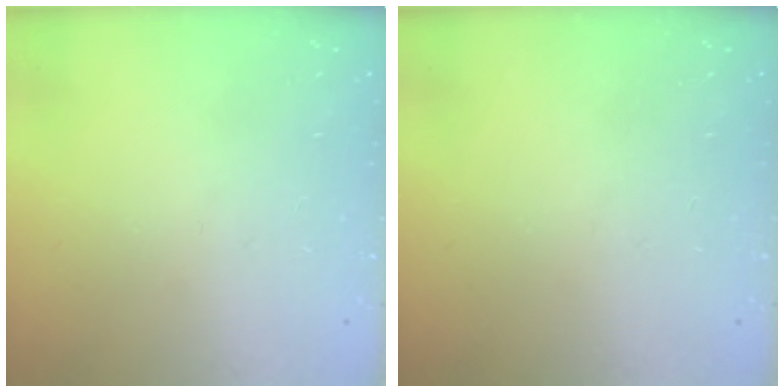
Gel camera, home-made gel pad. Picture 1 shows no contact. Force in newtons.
{"total": 0.0}